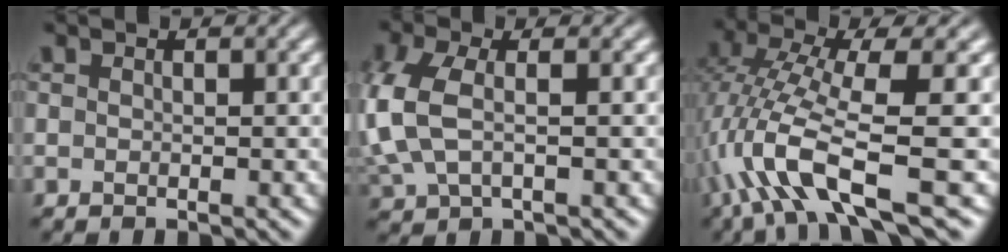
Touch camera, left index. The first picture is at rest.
{"total": 5.5, "force": [0.1, 2.9, 4.7], "torque": [-0.131, 0.003, -0.001]}
{"total": 9.8, "force": [-3.3, 2.4, 8.9], "torque": [-0.182, 0.002, -0.064]}